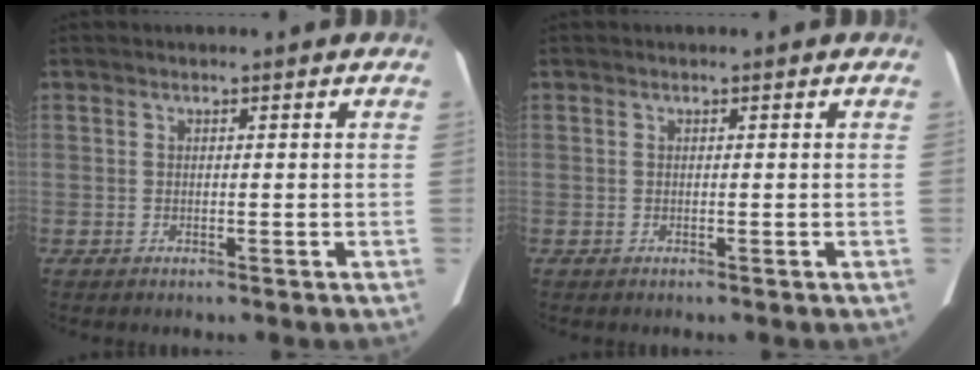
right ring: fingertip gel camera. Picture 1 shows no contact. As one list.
[{"total": 0.0}]